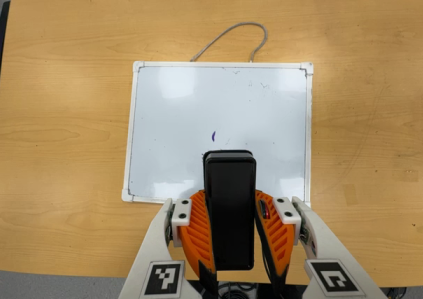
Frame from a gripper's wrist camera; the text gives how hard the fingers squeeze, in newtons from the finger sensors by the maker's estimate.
{"total": 7.3, "left": 5.8, "right": 8.7}